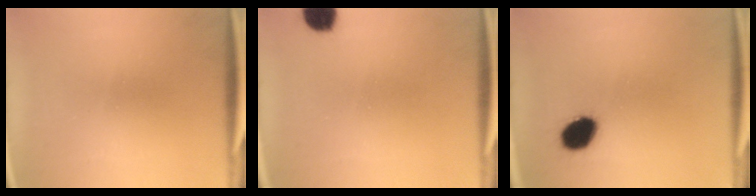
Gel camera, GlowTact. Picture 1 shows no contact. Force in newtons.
{"total": 4.9}
{"total": 7.5}